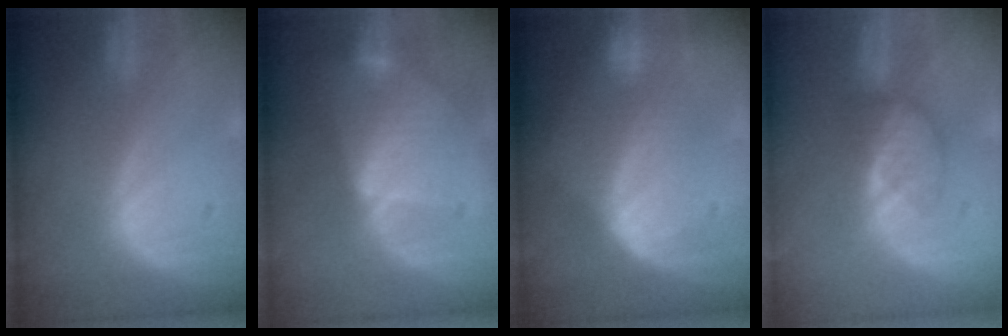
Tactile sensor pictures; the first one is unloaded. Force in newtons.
{"total": 7.4, "press": 7.4, "slide": 0.2}
{"total": 6.8, "press": 6.7, "slide": 1.4}
{"total": 4.0, "press": 3.6, "slide": 1.9}